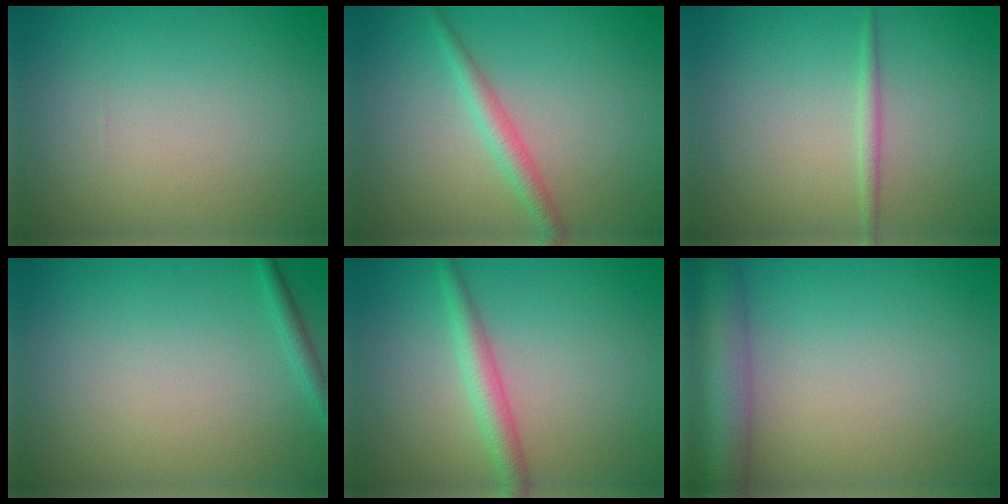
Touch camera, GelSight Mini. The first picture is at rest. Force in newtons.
{"total": 2.2, "press": 2.2, "slide": 0.0}
{"total": 1.1, "press": 1.1, "slide": 0.0}
{"total": 1.2, "press": 1.1, "slide": 0.1}
{"total": 2.6, "press": 2.6, "slide": 0.1}
{"total": 6.3, "press": 6.3, "slide": 0.2}